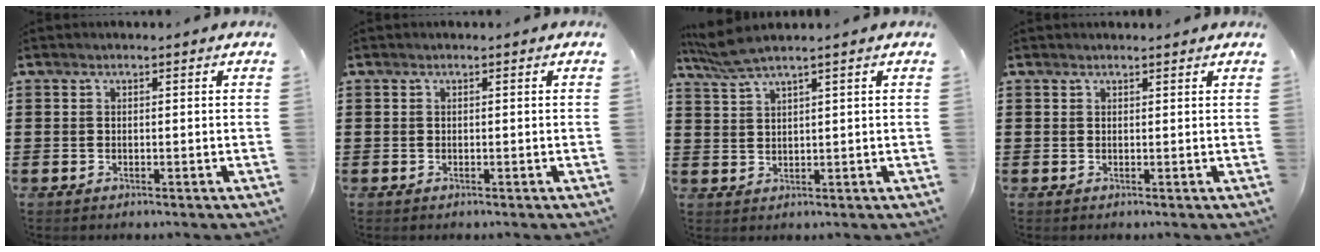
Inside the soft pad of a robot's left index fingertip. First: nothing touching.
{"total": 0.0}
{"total": 3.5, "force": [2.7, 0.0, 2.2], "torque": [-0.052, -0.002, 0.049]}
{"total": 0.8, "force": [0.7, 0.3, -0.2], "torque": [0.002, 0.001, 0.014]}